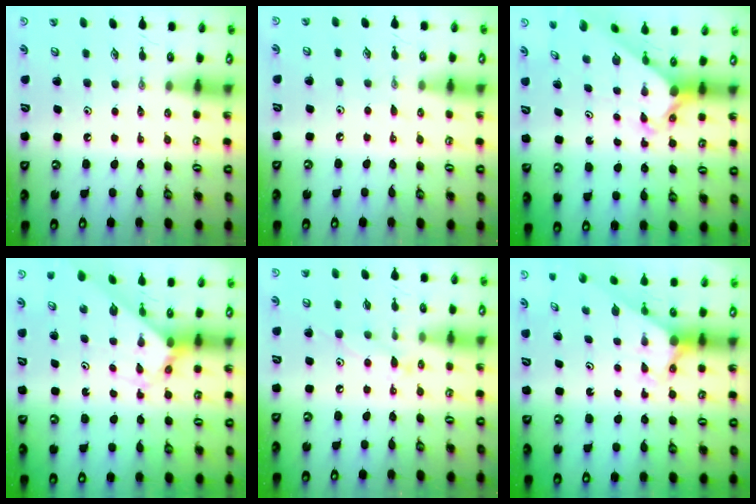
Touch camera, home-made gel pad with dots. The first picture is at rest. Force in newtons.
{"total": 2.3, "press": 2.3, "slide": 0.3}
{"total": 2.6, "press": 2.6, "slide": 0.2}
{"total": 2.6, "press": 2.6, "slide": 0.2}
{"total": 8.9, "press": 8.9, "slide": 0.6}
{"total": 2.9, "press": 2.9, "slide": 0.0}